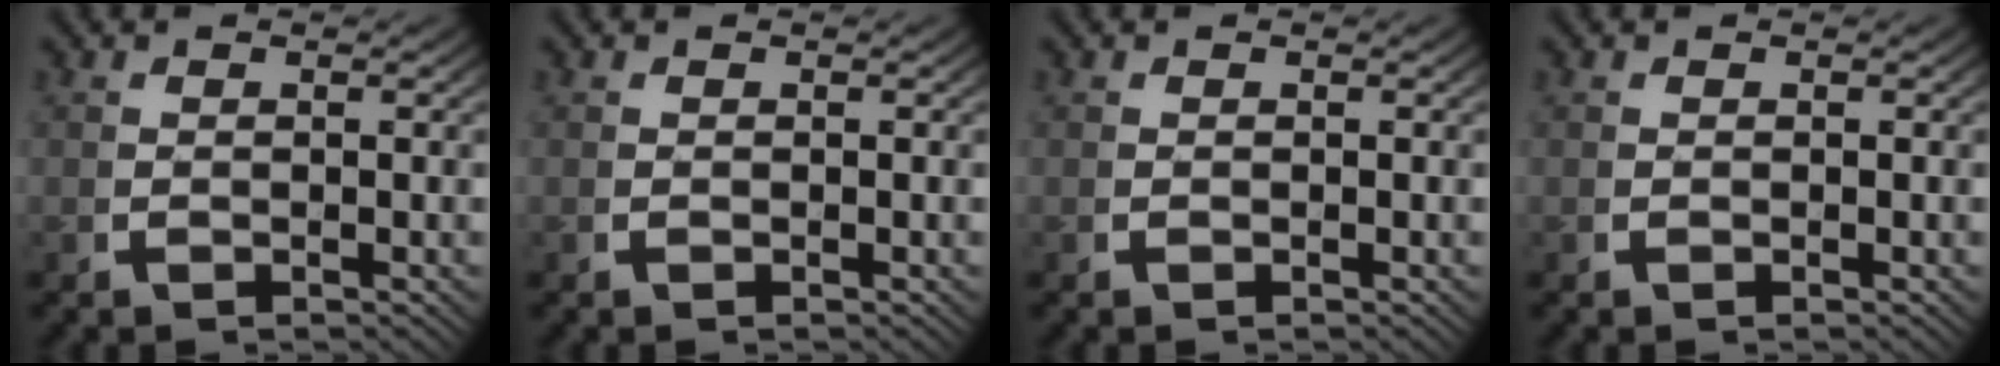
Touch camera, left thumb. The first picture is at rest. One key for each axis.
{"total": 0.0}
{"total": 0.0}
{"total": 0.0}